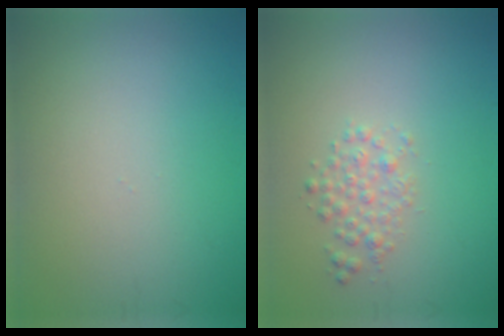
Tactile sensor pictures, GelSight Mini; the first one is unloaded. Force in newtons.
{"total": 1.8, "press": 1.8, "slide": 0.1}